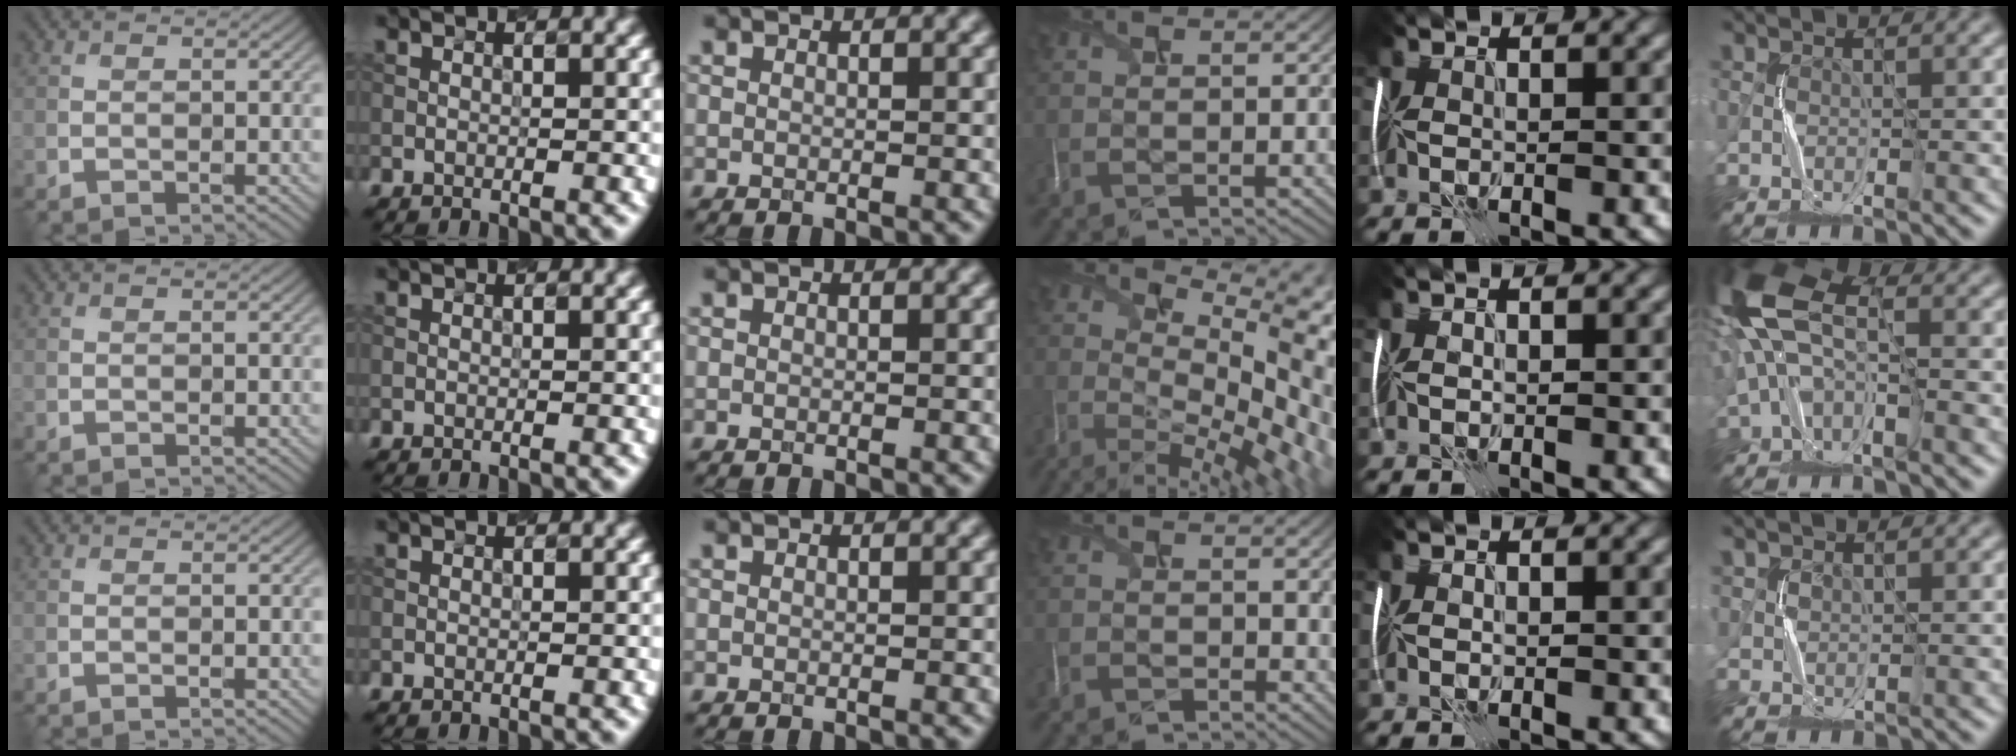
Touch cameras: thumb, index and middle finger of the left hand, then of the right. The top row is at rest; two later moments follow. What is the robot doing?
{"motion": "shake", "object": "plastic piggy bank"}